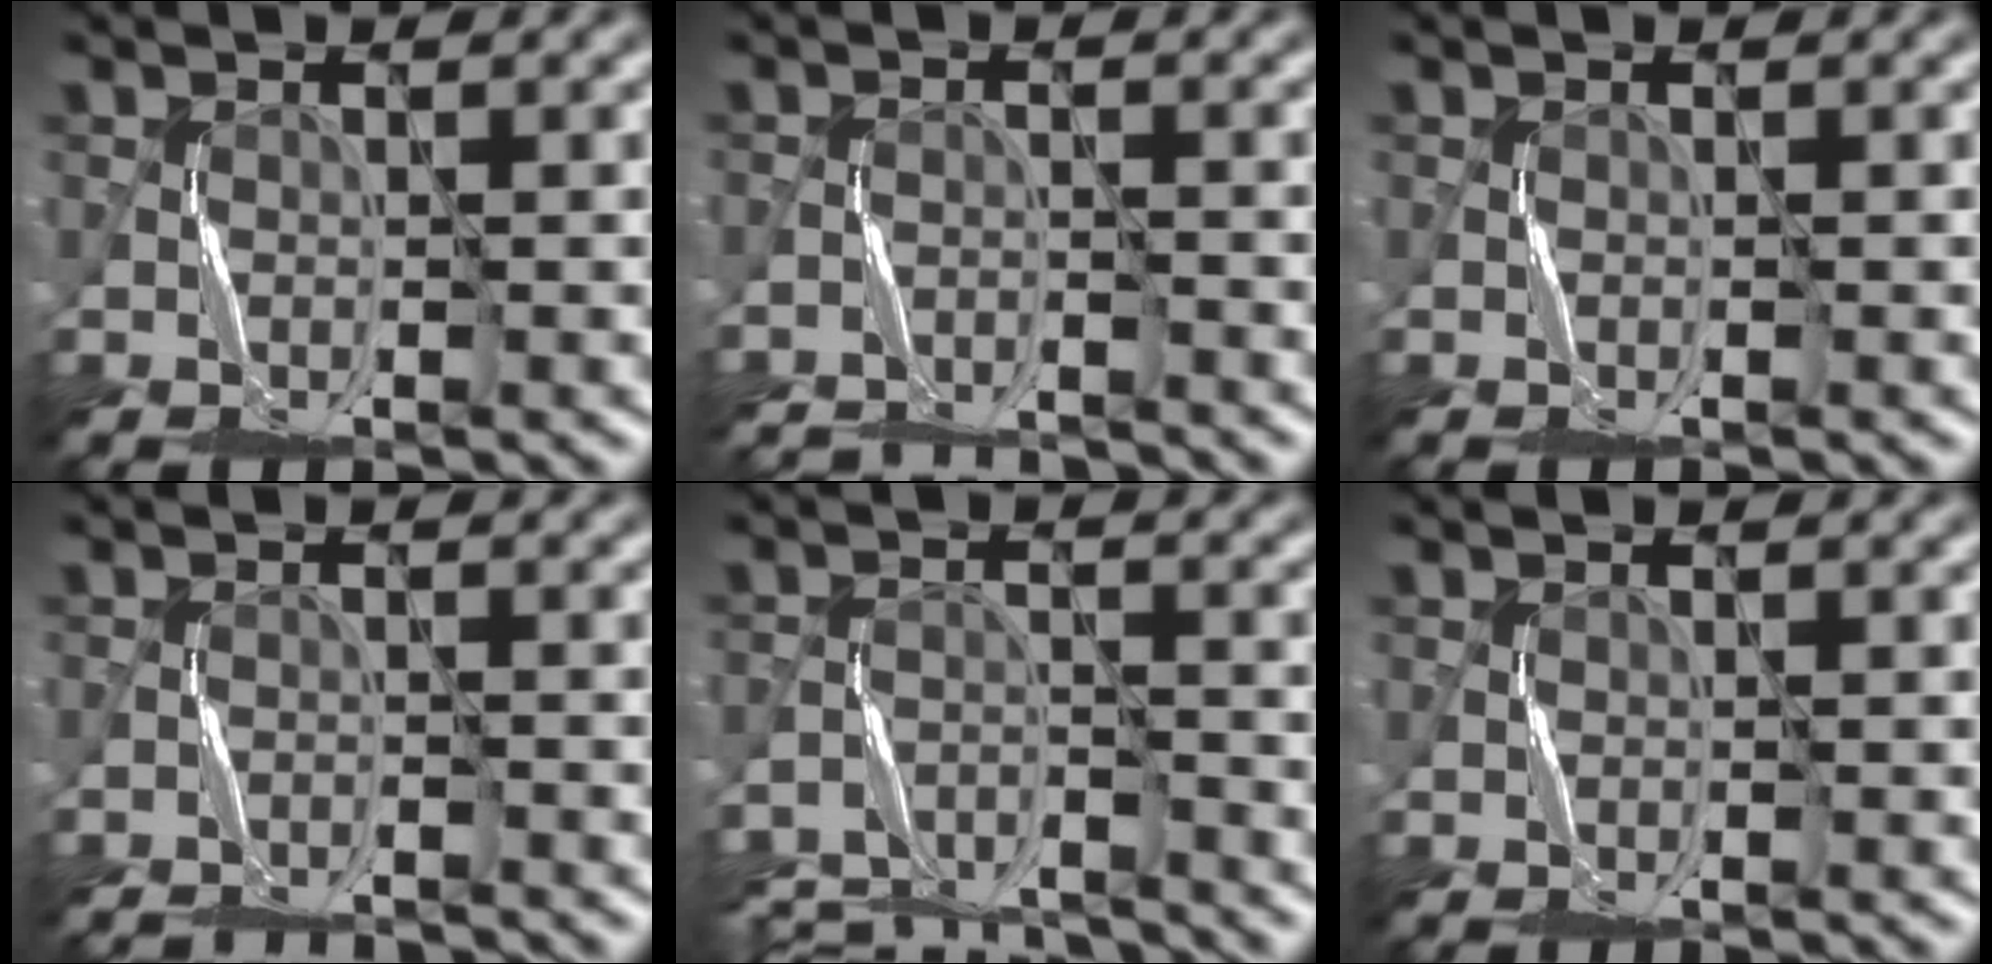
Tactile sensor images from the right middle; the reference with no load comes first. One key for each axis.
{"total": 7.6, "fx": -7.5, "fy": 1.1, "fz": 0.8, "tx": -0.008, "ty": -0.006, "tz": -0.118}
{"total": 0.0}
{"total": 5.4, "fx": -5.4, "fy": 0.6, "fz": 0.5, "tx": -0.006, "ty": -0.005, "tz": -0.080}
{"total": 9.1, "fx": -8.6, "fy": 2.2, "fz": 2.1, "tx": -0.035, "ty": -0.013, "tz": -0.138}
{"total": 0.0}